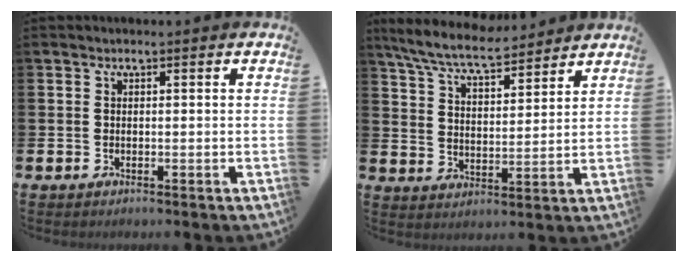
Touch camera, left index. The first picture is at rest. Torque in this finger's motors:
{"motor_torque": [1.08, -1.06, 0.57, 0.21]}